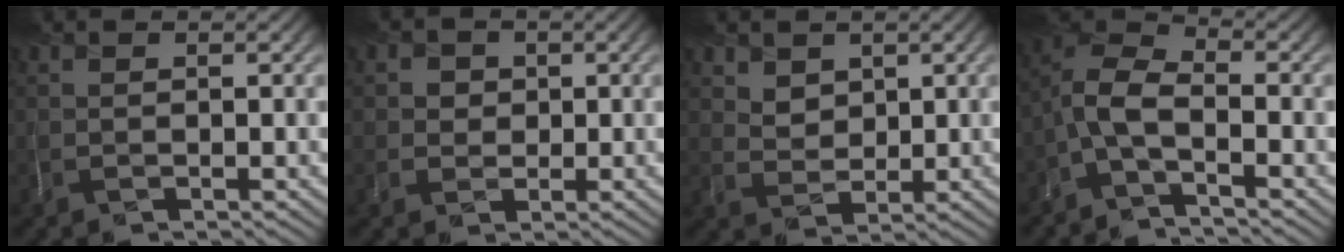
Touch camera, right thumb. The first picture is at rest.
{"total": 2.2, "force": [0.4, 2.1, -0.2], "torque": [0.008, -0.008, 0.009]}
{"total": 3.3, "force": [2.3, 2.4, 0.6], "torque": [-0.022, -0.012, 0.051]}
{"total": 5.2, "force": [-2.6, 2.1, 4.0], "torque": [-0.087, 0.005, -0.066]}